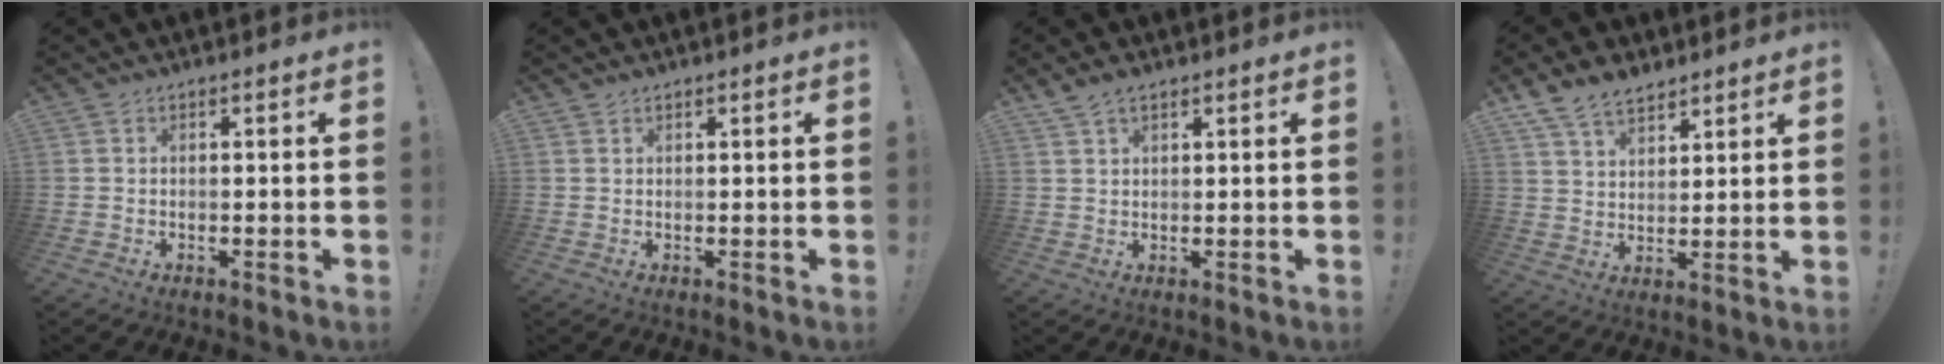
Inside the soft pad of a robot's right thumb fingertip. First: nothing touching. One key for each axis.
{"total": 0.7, "fx": 0.6, "fy": 0.3, "fz": 0.1, "tx": -0.002, "ty": -0.001, "tz": 0.013}
{"total": 3.6, "fx": 2.7, "fy": 1.4, "fz": 1.9, "tx": -0.038, "ty": -0.007, "tz": 0.052}
{"total": 8.8, "fx": 6.7, "fy": 4.5, "fz": 3.5, "tx": -0.071, "ty": -0.029, "tz": 0.133}